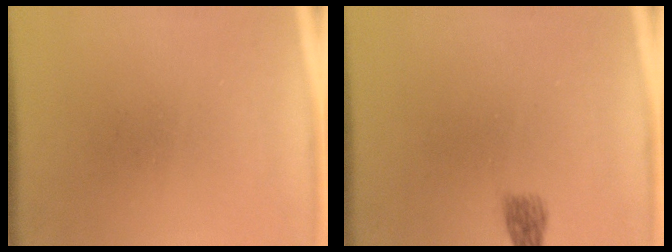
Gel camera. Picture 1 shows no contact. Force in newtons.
{"total": 1.9}